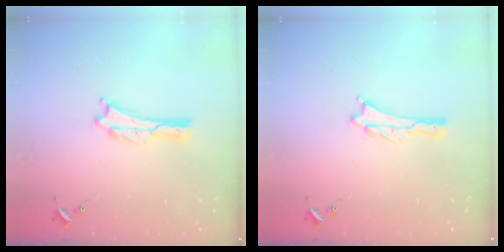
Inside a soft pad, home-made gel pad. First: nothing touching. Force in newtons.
{"total": 0.9, "press": 0.9, "slide": 0.2}